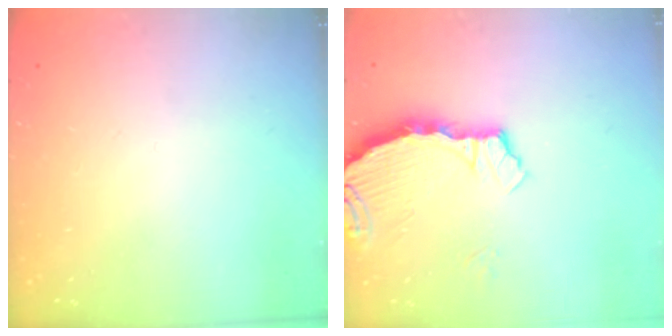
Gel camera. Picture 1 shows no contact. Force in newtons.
{"total": 3.4, "press": 3.4, "slide": 0.4}